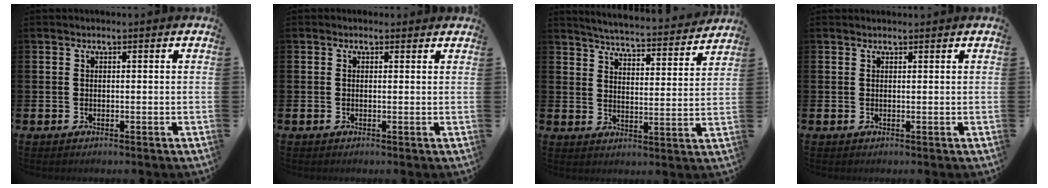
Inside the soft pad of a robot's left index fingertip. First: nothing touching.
{"total": 0.6, "force": [0.2, 0.5, 0.1], "torque": [0.001, 0.005, 0.002]}
{"total": 5.1, "force": [5.0, 0.0, 0.8], "torque": [-0.028, -0.046, 0.081]}
{"total": 0.5, "force": [0.5, 0.1, 0.0], "torque": [0.015, -0.006, 0.007]}